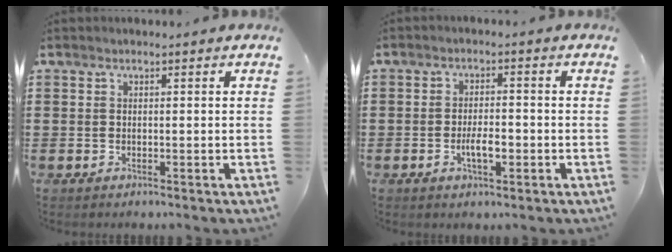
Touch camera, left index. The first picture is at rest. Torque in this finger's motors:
{"motor_torque": [0.11, 0.09, 0.12, 0.08]}